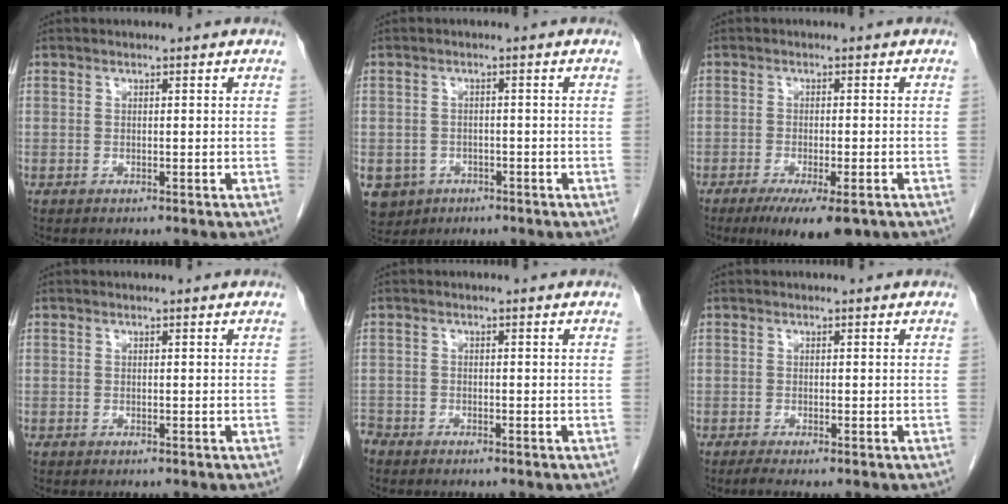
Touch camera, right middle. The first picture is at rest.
{"total": 6.6, "force": [-3.3, 5.5, 1.5], "torque": [-0.039, 0.004, -0.046]}
{"total": 8.6, "force": [-5.7, 1.8, 6.3], "torque": [-0.087, -0.019, -0.083]}
{"total": 0.0}
{"total": 2.0, "force": [-1.9, 0.8, 0.2], "torque": [-0.007, -0.001, -0.035]}
{"total": 1.2, "force": [-0.9, -0.2, 0.8], "torque": [-0.021, -0.006, -0.020]}